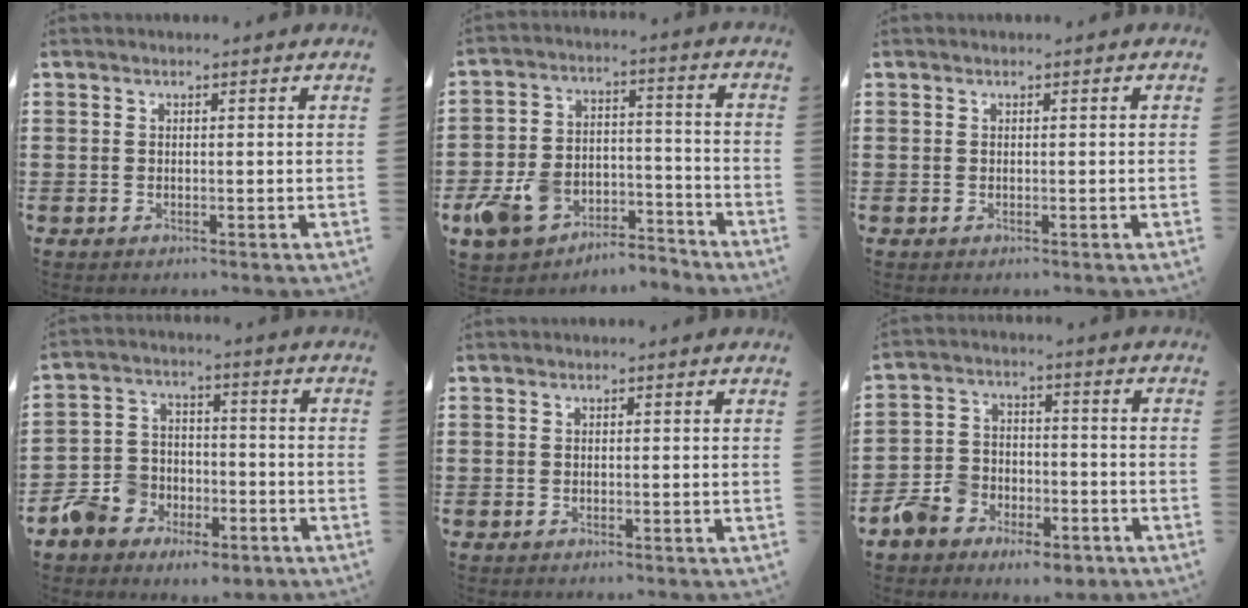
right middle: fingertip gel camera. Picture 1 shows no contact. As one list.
[{"total": 8.5, "force": [-6.8, 4.3, 3.0], "torque": [-0.072, 0.026, -0.131]}, {"total": 0.0}, {"total": 7.0, "force": [-5.0, 4.8, 1.0], "torque": [-0.050, 0.021, -0.100]}, {"total": 0.0}, {"total": 6.6, "force": [-5.2, 3.8, 1.5], "torque": [-0.062, 0.014, -0.108]}]